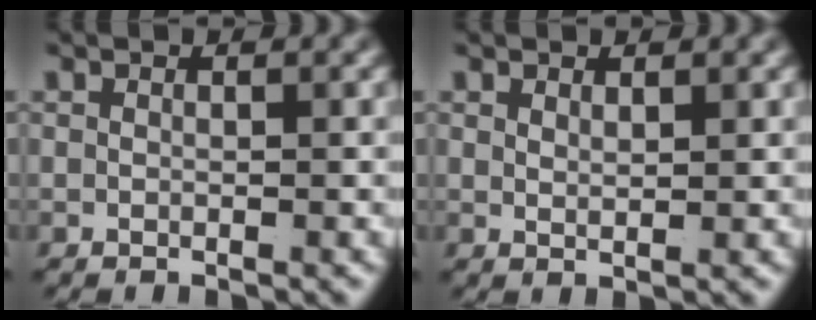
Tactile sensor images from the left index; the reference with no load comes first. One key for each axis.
{"total": 1.1, "fx": 0.9, "fy": -0.5, "fz": 0.4, "tx": -0.004, "ty": -0.009, "tz": 0.026}